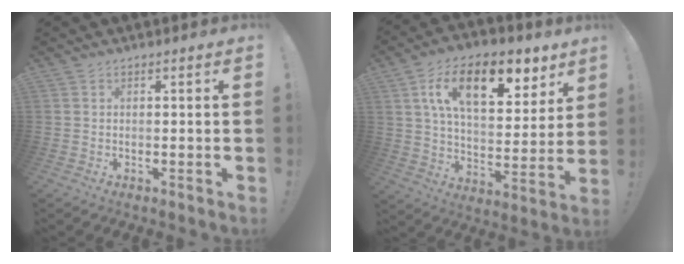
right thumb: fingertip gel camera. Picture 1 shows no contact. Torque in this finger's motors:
{"motor_torque": [0.23, 0.93, 1.58, 0.64, 0.55]}